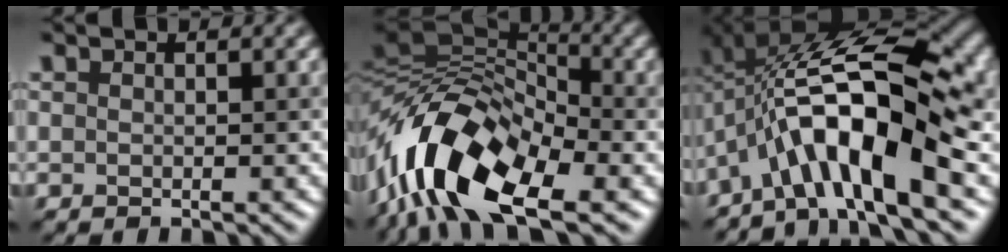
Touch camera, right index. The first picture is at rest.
{"total": 13.3, "force": [-5.0, 6.7, 10.4], "torque": [-0.192, 0.020, -0.105]}
{"total": 13.4, "force": [-2.8, 4.5, 12.3], "torque": [-0.202, 0.026, -0.053]}